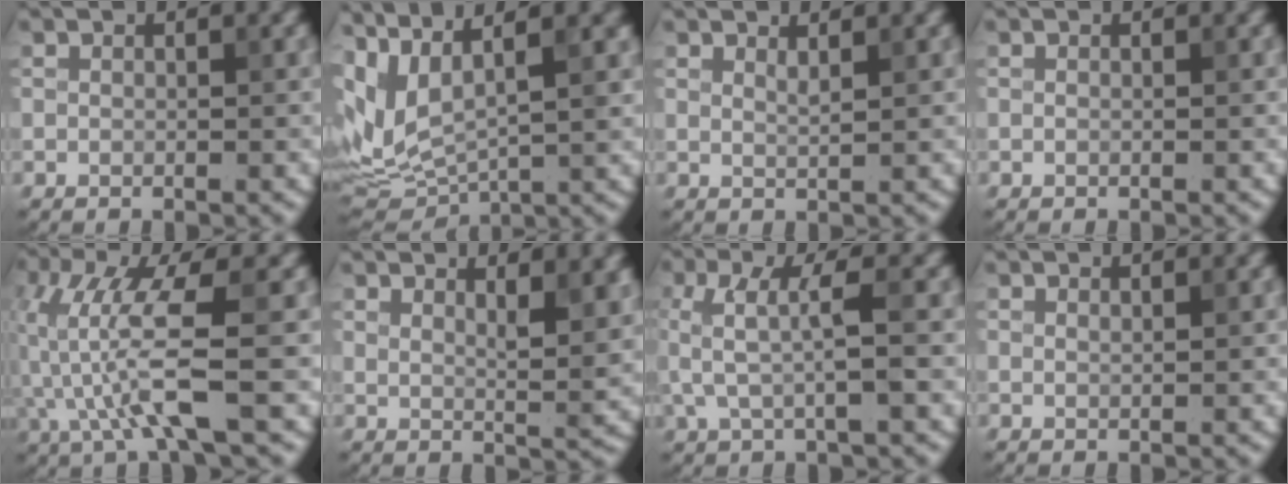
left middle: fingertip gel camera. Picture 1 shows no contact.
{"total": 8.8, "force": [3.8, 3.4, 7.1], "torque": [-0.178, 0.002, 0.083]}
{"total": 1.0, "force": [0.8, 0.2, 0.7], "torque": [-0.006, -0.001, 0.013]}
{"total": 0.0}
{"total": 6.8, "force": [-1.5, 1.4, 6.4], "torque": [-0.147, 0.004, -0.028]}
{"total": 4.8, "force": [2.9, 1.5, 3.6], "torque": [-0.041, -0.003, 0.047]}
{"total": 3.9, "force": [0.2, 0.9, 3.7], "torque": [-0.079, 0.003, 0.005]}
{"total": 0.5, "force": [0.4, 0.1, 0.3], "torque": [0.000, -0.001, 0.008]}